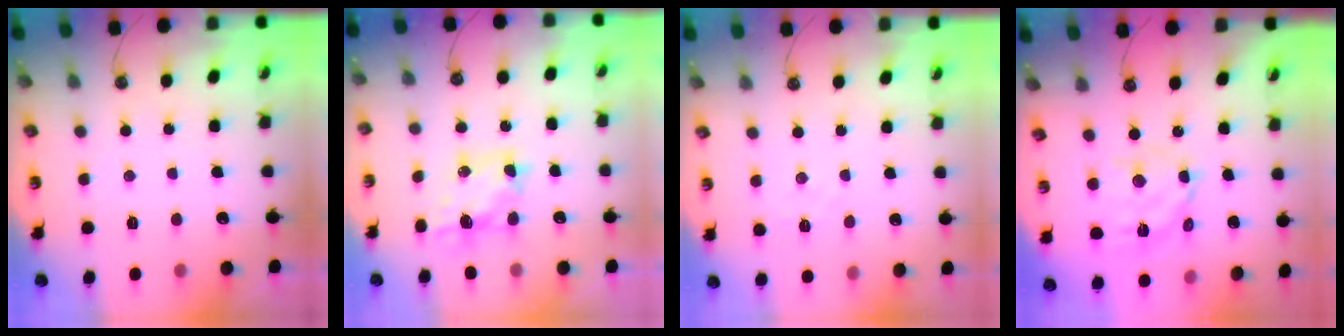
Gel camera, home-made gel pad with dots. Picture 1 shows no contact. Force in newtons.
{"total": 6.3, "press": 6.3, "slide": 0.4}
{"total": 3.8, "press": 3.8, "slide": 0.5}
{"total": 12.6, "press": 12.5, "slide": 1.0}